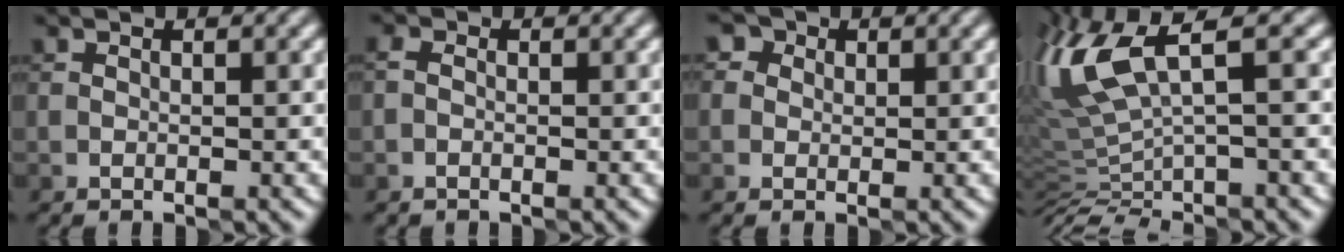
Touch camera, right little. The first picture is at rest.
{"total": 0.7, "force": [-0.4, 0.5, 0.3], "torque": [-0.005, 0.003, -0.009]}
{"total": 3.1, "force": [1.4, 2.5, 1.2], "torque": [0.003, 0.018, -0.008]}
{"total": 7.1, "force": [0.4, 1.8, 6.9], "torque": [-0.149, -0.004, 0.011]}